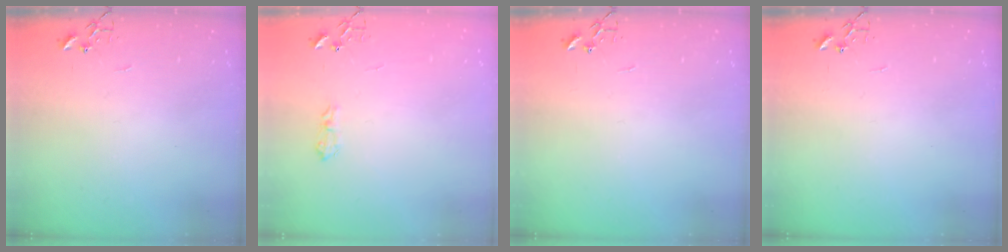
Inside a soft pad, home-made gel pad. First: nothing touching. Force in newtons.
{"total": 7.0, "press": 6.9, "slide": 0.9}
{"total": 0.0}
{"total": 0.0}